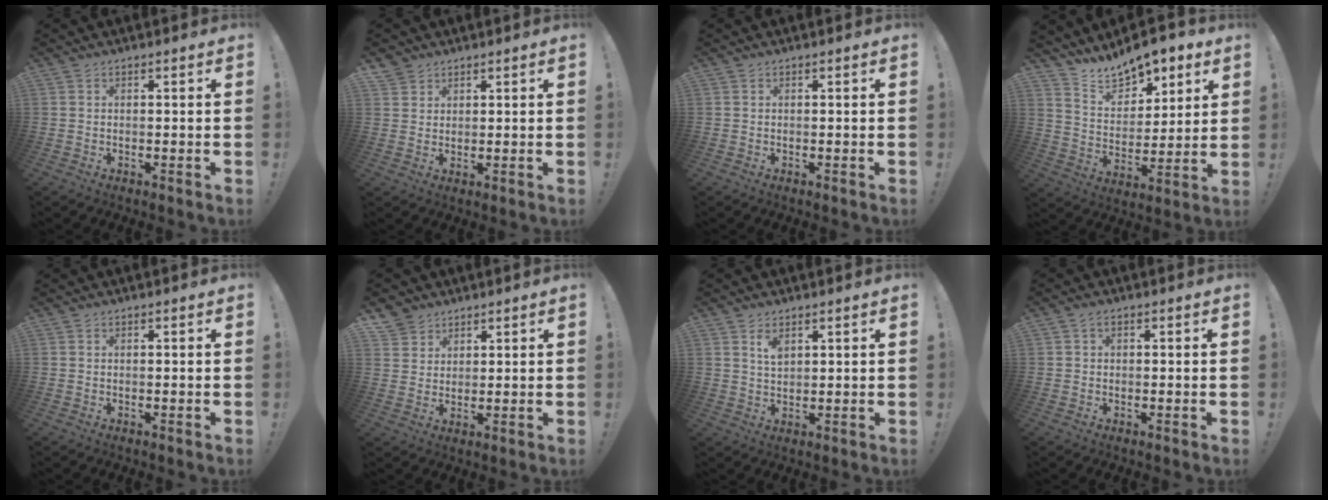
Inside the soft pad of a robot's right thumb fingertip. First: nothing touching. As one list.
[{"total": 3.2, "force": [2.6, 1.9, 0.4], "torque": [0.000, -0.016, 0.048]}, {"total": 0.0}, {"total": 12.1, "force": [10.4, 5.2, 3.5], "torque": [-0.063, -0.081, 0.189]}, {"total": 0.0}, {"total": 5.3, "force": [4.1, 3.4, 0.4], "torque": [-0.005, -0.029, 0.079]}, {"total": 3.8, "force": [2.3, 1.8, 2.3], "torque": [-0.028, -0.015, 0.038]}, {"total": 1.1, "force": [0.1, 0.8, 0.7], "torque": [-0.022, 0.008, 0.003]}]